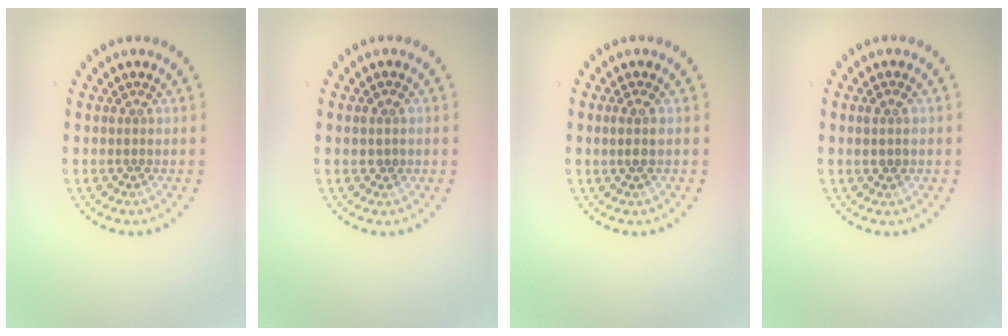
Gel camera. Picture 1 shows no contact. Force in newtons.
{"total": 1.1, "press": 1.1, "slide": 0.1}
{"total": 1.3, "press": 1.1, "slide": 0.7}
{"total": 1.5, "press": 1.4, "slide": 0.4}